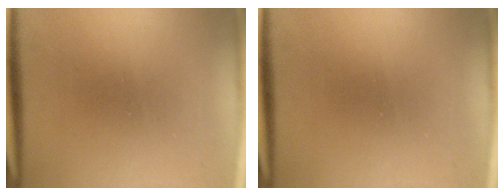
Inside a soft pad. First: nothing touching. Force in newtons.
{"total": 0.0}